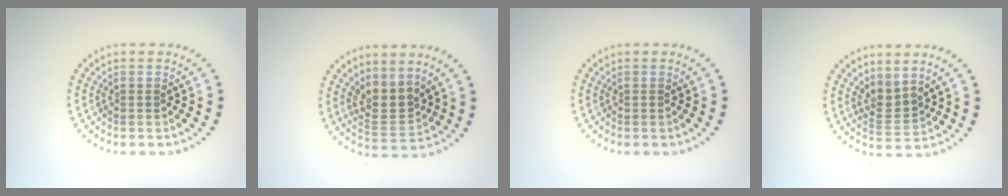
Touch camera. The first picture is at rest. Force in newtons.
{"total": 2.9, "press": 2.5, "slide": 1.5}
{"total": 0.0}
{"total": 2.3, "press": 1.5, "slide": 1.7}